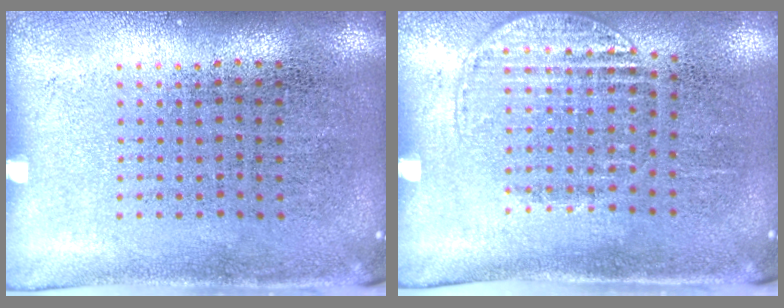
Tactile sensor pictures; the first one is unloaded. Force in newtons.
{"total": 1.3, "press": 1.1, "slide": 0.7}